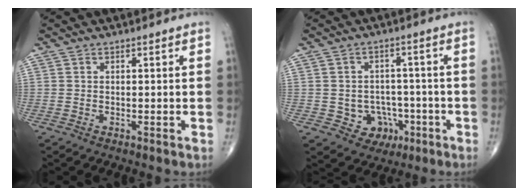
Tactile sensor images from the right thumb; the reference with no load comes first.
{"total": 7.2, "force": [-2.5, 6.2, 2.8], "torque": [-0.003, 0.026, -0.027]}